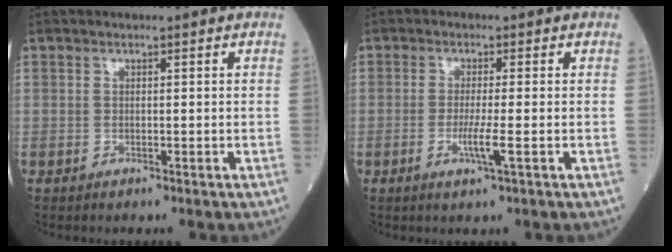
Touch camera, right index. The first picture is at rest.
{"total": 3.3, "force": [-0.9, -0.3, 3.2], "torque": [-0.060, -0.007, -0.018]}